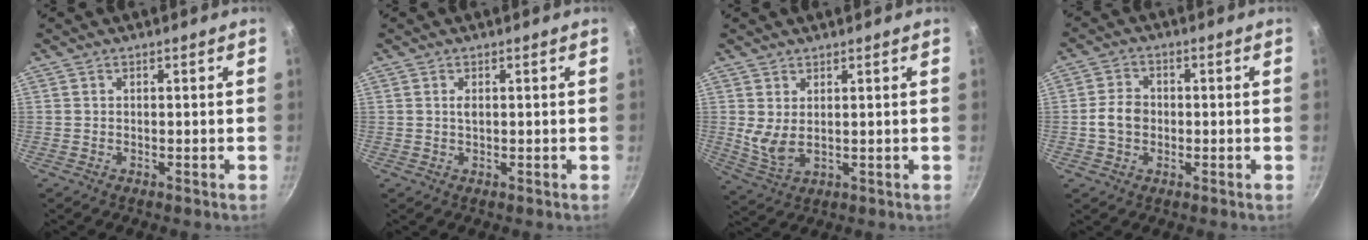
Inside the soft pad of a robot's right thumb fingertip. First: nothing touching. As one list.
[{"total": 1.1, "force": [0.3, 0.5, 0.9], "torque": [-0.015, 0.001, 0.005]}, {"total": 5.0, "force": [1.5, 2.5, 4.0], "torque": [-0.074, -0.022, 0.039]}, {"total": 5.2, "force": [-0.6, 4.2, 3.1], "torque": [-0.041, 0.017, -0.018]}]